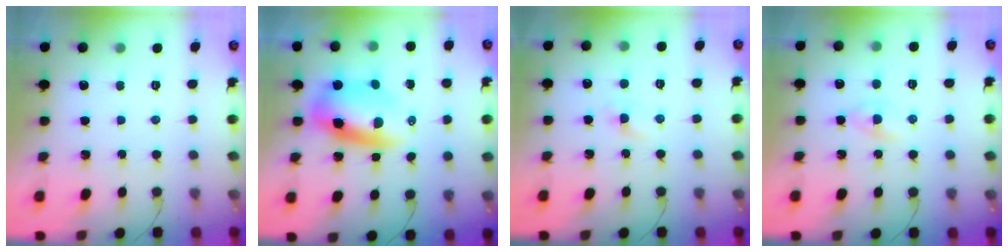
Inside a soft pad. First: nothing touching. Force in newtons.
{"total": 9.2, "press": 8.9, "slide": 2.3}
{"total": 1.0, "press": 0.8, "slide": 0.6}
{"total": 2.7, "press": 2.4, "slide": 1.1}